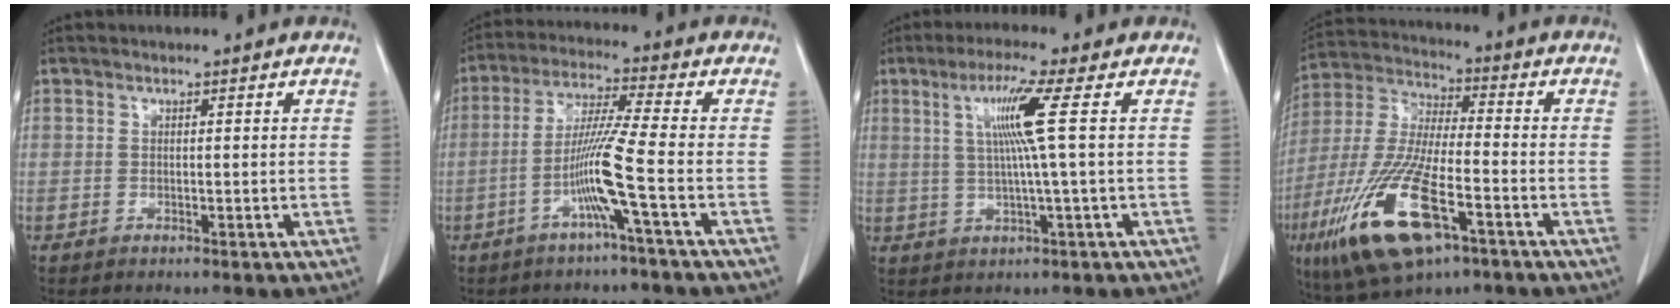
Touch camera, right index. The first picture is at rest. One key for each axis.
{"total": 8.5, "fx": -3.0, "fy": -1.9, "fz": 7.7, "tx": -0.149, "ty": -0.001, "tz": -0.059}
{"total": 7.1, "fx": 1.6, "fy": -1.7, "fz": 6.7, "tx": -0.128, "ty": 0.006, "tz": 0.039}
{"total": 17.8, "fx": -8.2, "fy": 4.5, "fz": 15.2, "tx": -0.339, "ty": -0.031, "tz": -0.146}